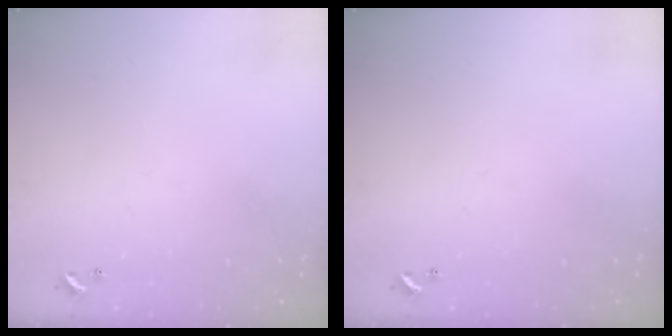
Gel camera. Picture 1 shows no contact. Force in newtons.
{"total": 0.0}